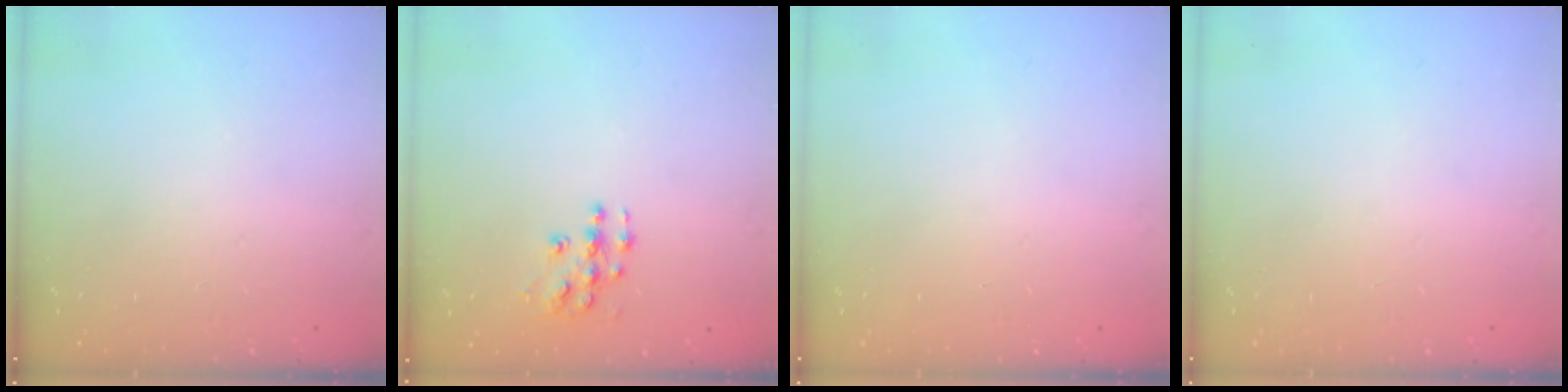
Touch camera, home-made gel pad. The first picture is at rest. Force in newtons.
{"total": 7.8, "press": 7.8, "slide": 0.4}
{"total": 0.0}
{"total": 0.0}